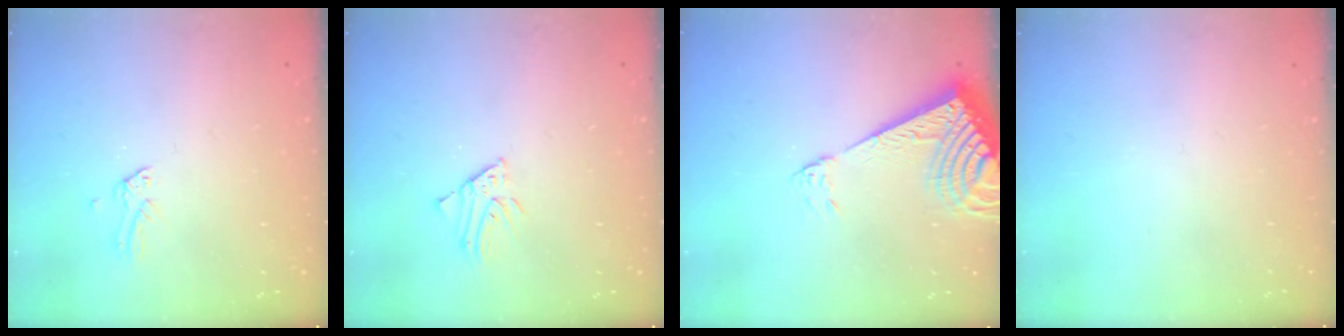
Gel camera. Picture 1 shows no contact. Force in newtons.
{"total": 2.5, "press": 2.5, "slide": 0.2}
{"total": 12.1, "press": 12.0, "slide": 1.5}
{"total": 0.0}